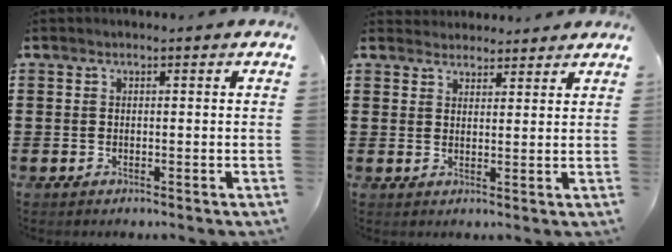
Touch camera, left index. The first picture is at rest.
{"total": 2.6, "force": [2.5, 0.6, -0.4], "torque": [-0.002, -0.002, 0.048]}